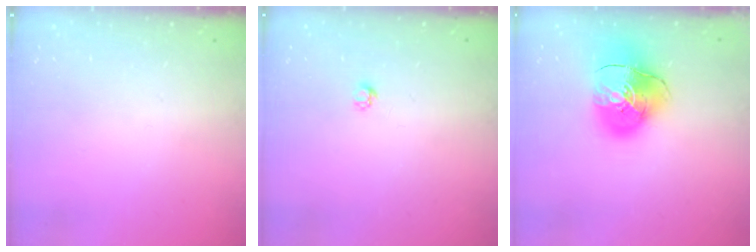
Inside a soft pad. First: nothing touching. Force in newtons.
{"total": 2.7, "press": 2.7, "slide": 0.4}
{"total": 15.0, "press": 14.8, "slide": 2.2}